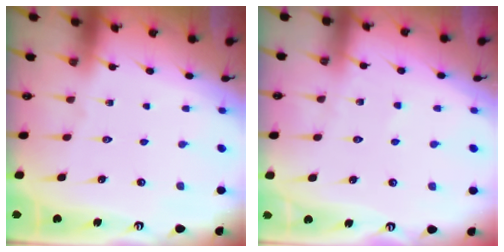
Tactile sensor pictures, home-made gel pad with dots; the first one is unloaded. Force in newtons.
{"total": 4.2, "press": 4.1, "slide": 0.4}